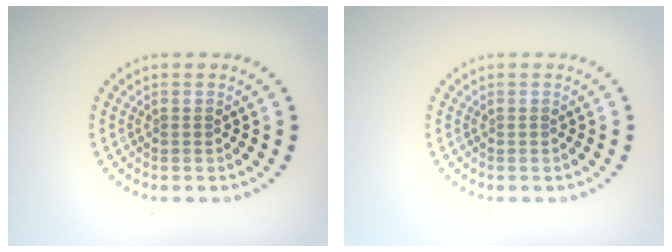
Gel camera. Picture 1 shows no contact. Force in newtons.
{"total": 0.0}